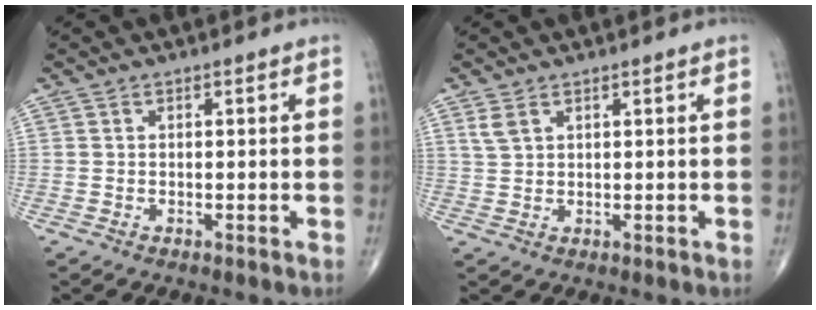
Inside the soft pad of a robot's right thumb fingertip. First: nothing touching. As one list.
[{"total": 2.4, "force": [1.4, 1.3, 1.4], "torque": [-0.031, 0.002, 0.037]}]